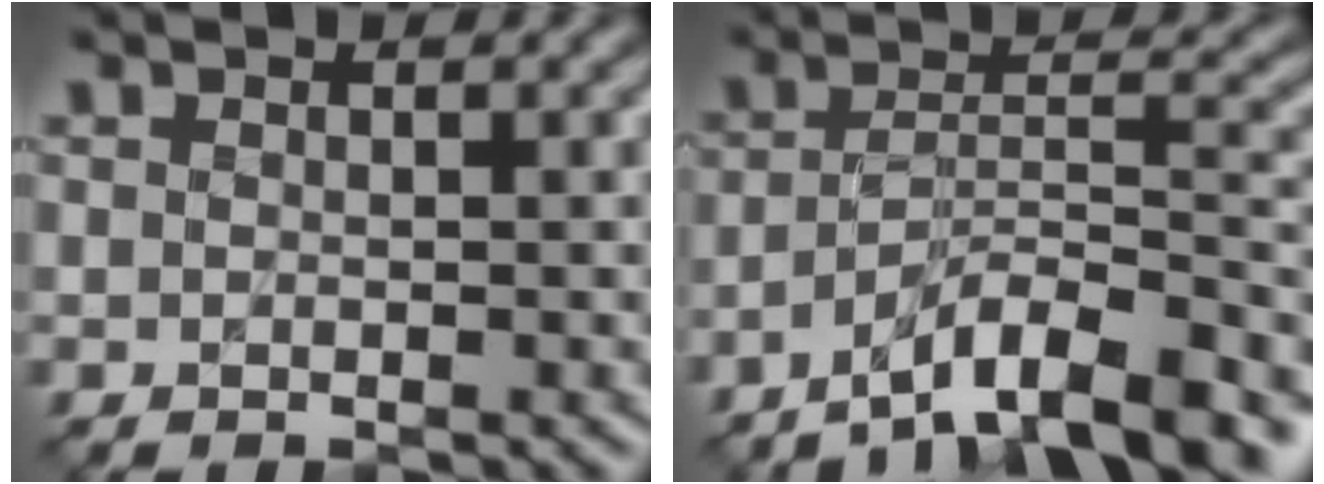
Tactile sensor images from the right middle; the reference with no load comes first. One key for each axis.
{"total": 9.8, "fx": -7.1, "fy": 2.2, "fz": 6.4, "tx": -0.094, "ty": 0.015, "tz": -0.127}